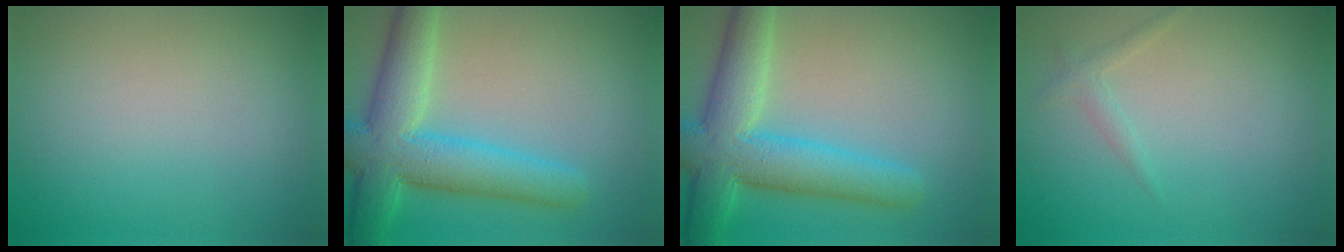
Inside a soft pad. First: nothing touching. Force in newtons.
{"total": 7.9, "press": 7.9, "slide": 0.4}
{"total": 7.9, "press": 7.9, "slide": 0.4}
{"total": 1.0, "press": 1.0, "slide": 0.0}